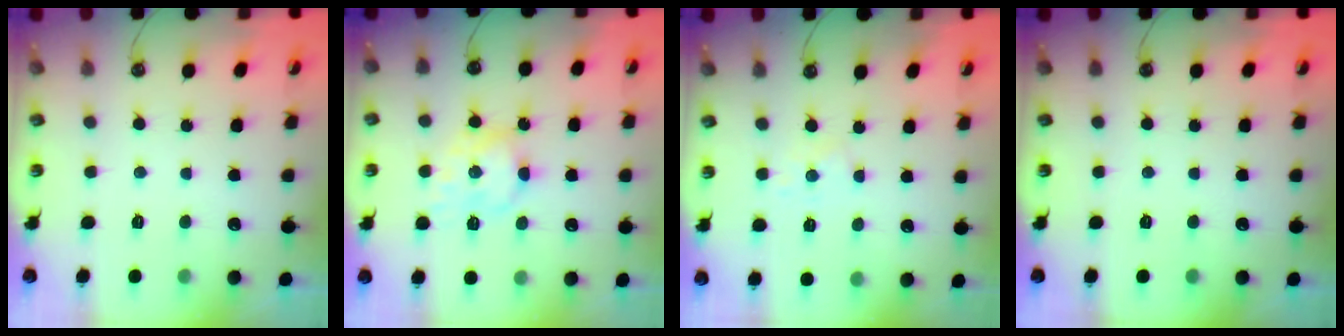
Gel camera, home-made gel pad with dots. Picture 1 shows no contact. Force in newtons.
{"total": 9.5, "press": 9.5, "slide": 0.5}
{"total": 4.8, "press": 4.7, "slide": 0.6}
{"total": 0.0}